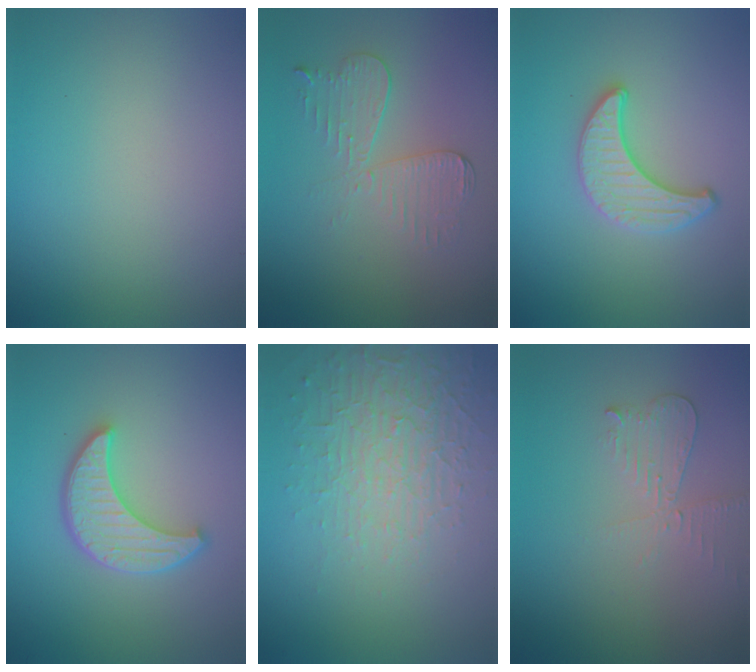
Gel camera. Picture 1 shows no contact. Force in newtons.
{"total": 3.6, "press": 3.1, "slide": 1.9}
{"total": 3.5, "press": 3.2, "slide": 1.5}
{"total": 4.7, "press": 4.1, "slide": 2.4}
{"total": 5.3, "press": 3.2, "slide": 4.3}
{"total": 2.4, "press": 2.4, "slide": 0.5}